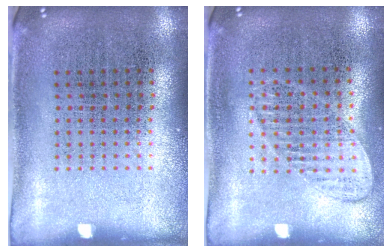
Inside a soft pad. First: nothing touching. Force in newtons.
{"total": 1.0, "press": 1.0, "slide": 0.2}